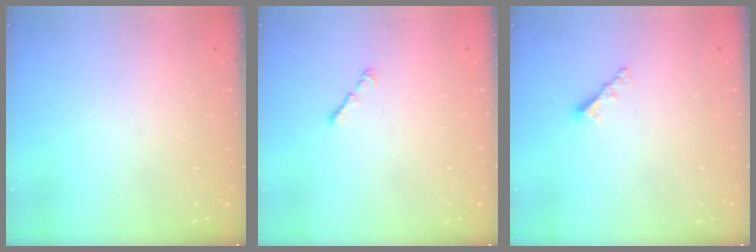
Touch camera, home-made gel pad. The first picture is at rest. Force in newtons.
{"total": 1.0, "press": 0.9, "slide": 0.5}
{"total": 2.3, "press": 2.3, "slide": 0.1}